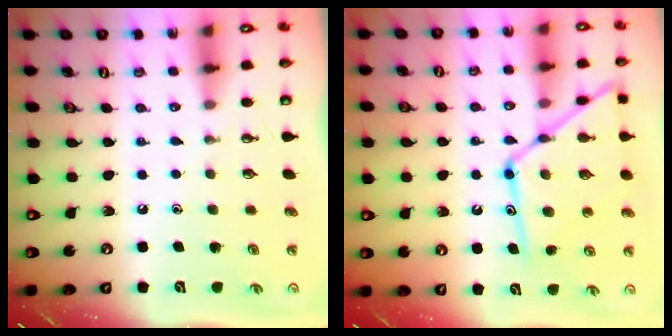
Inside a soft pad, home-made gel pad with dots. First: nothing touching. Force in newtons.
{"total": 16.6, "press": 16.5, "slide": 1.3}